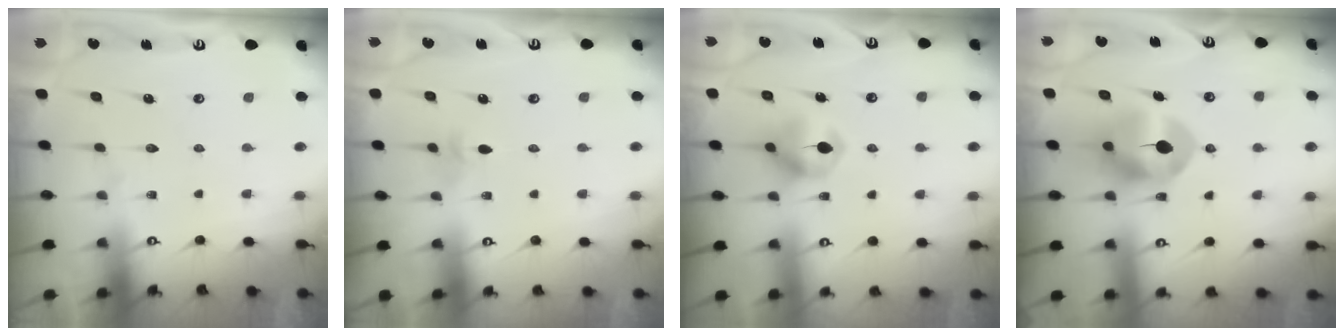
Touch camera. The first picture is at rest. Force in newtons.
{"total": 3.0, "press": 2.9, "slide": 0.7}
{"total": 6.4, "press": 6.4, "slide": 0.5}
{"total": 9.1, "press": 8.9, "slide": 1.8}